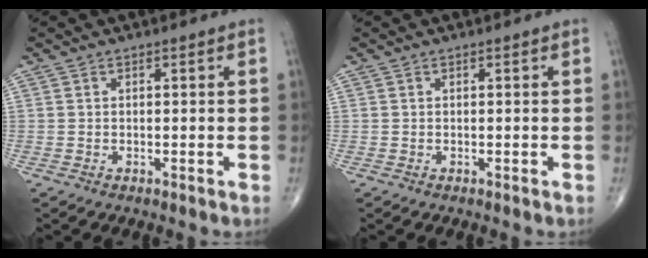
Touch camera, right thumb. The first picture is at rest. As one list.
[{"total": 0.0}]